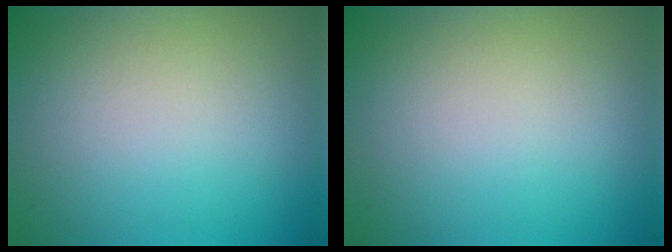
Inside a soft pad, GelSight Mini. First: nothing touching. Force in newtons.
{"total": 0.0}